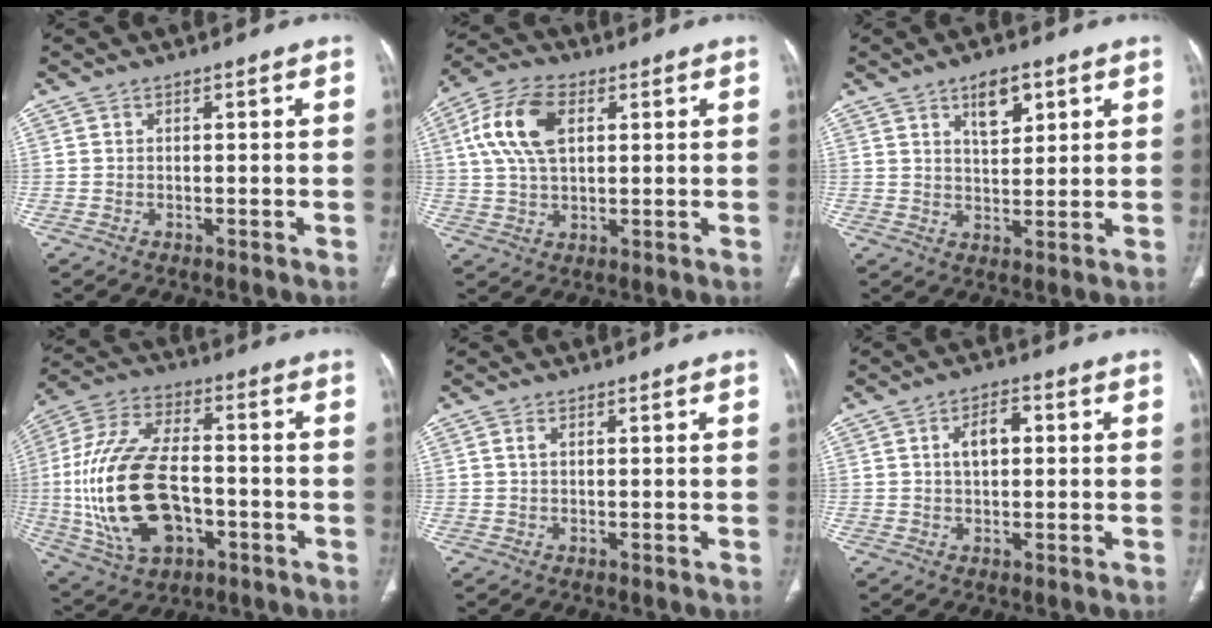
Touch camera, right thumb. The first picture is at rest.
{"total": 12.1, "force": [3.3, 6.9, 9.4], "torque": [-0.189, 0.013, 0.059]}
{"total": 6.6, "force": [3.4, 3.1, 4.6], "torque": [-0.058, -0.021, 0.057]}
{"total": 23.2, "force": [-3.7, 13.2, 18.6], "torque": [-0.378, 0.017, -0.053]}
{"total": 1.1, "force": [0.4, 0.6, 0.8], "torque": [-0.019, 0.003, 0.008]}
{"total": 5.1, "force": [0.9, 2.9, 4.1], "torque": [-0.066, 0.011, 0.012]}